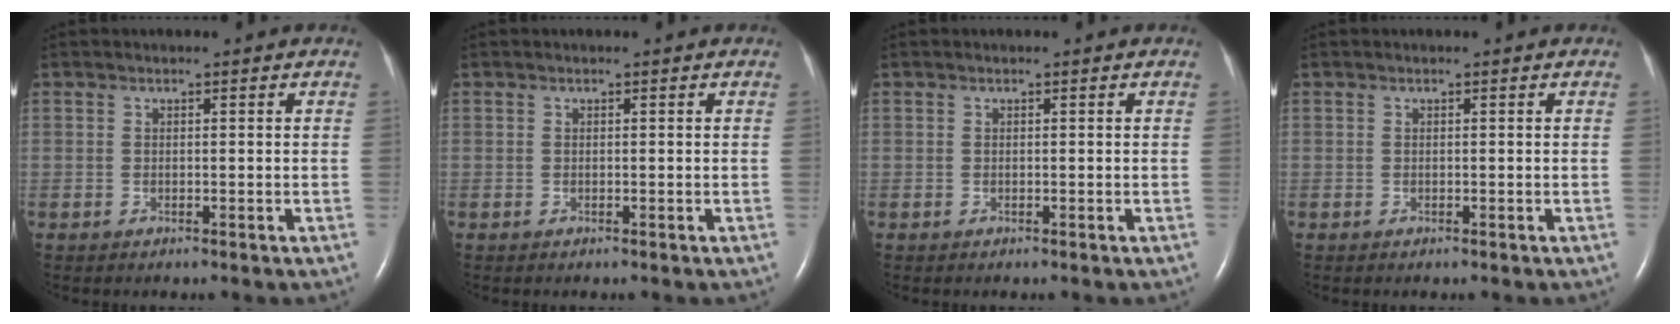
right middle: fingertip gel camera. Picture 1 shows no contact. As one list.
[{"total": 0.0}, {"total": 0.0}, {"total": 0.0}]